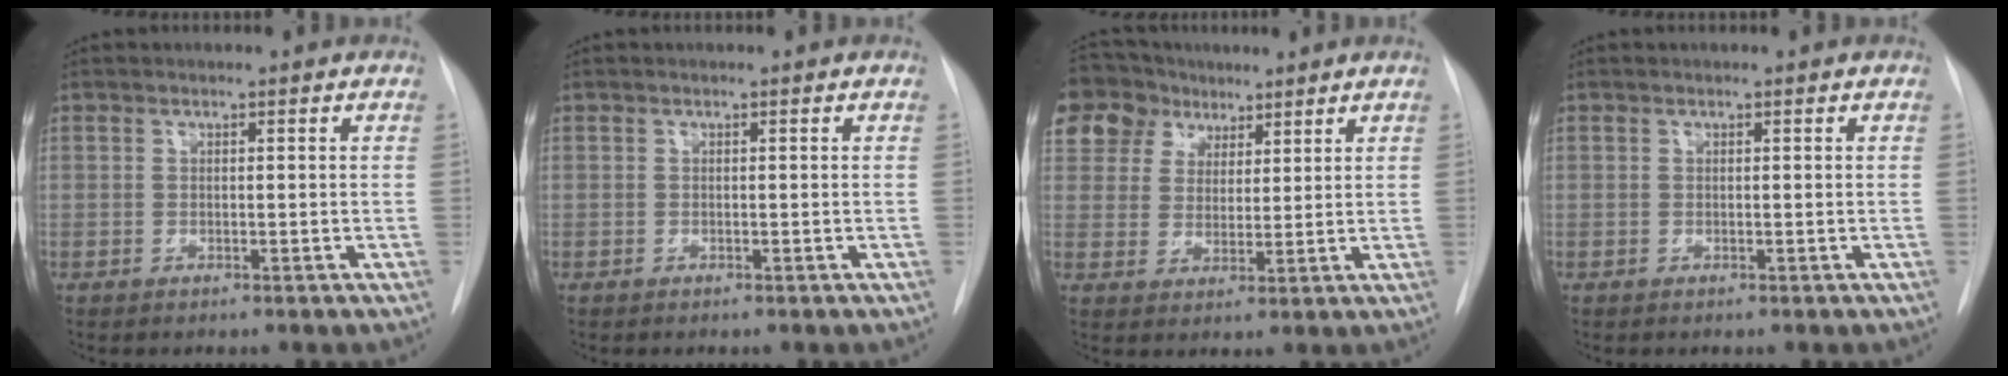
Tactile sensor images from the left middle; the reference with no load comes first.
{"total": 0.0}
{"total": 12.6, "force": [8.1, 9.2, 2.9], "torque": [-0.071, 0.048, 0.155]}
{"total": 0.0}